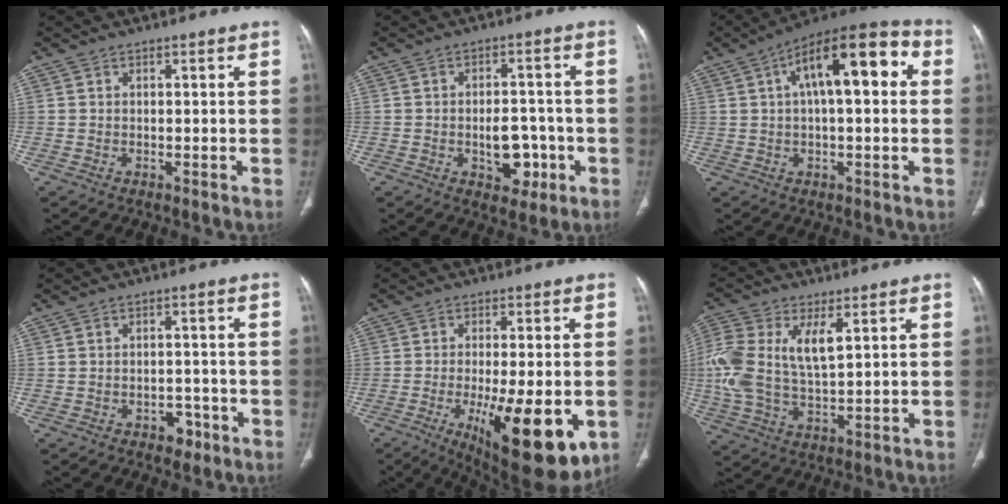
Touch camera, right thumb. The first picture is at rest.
{"total": 7.8, "force": [-2.2, 5.0, 5.5], "torque": [-0.047, 0.020, -0.021]}
{"total": 17.0, "force": [4.0, 6.7, 15.1], "torque": [-0.213, 0.037, 0.053]}
{"total": 3.5, "force": [-2.0, 2.3, 1.6], "torque": [-0.004, 0.014, -0.023]}
{"total": 17.7, "force": [-5.5, 5.8, 15.8], "torque": [-0.207, -0.019, -0.063]}
{"total": 14.2, "force": [3.3, 6.9, 12.0], "torque": [-0.273, 0.007, 0.068]}